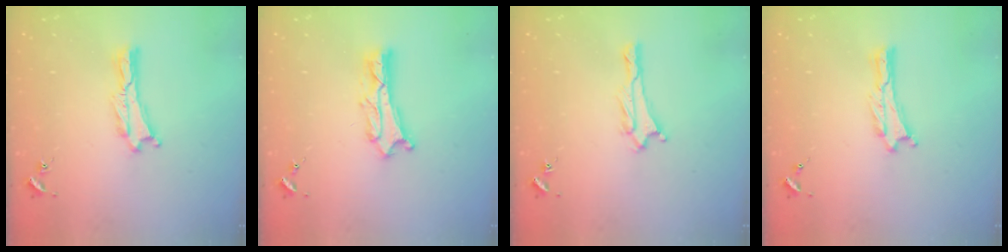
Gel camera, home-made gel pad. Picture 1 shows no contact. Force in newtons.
{"total": 3.8, "press": 3.8, "slide": 0.4}
{"total": 1.4, "press": 1.4, "slide": 0.2}
{"total": 0.0}